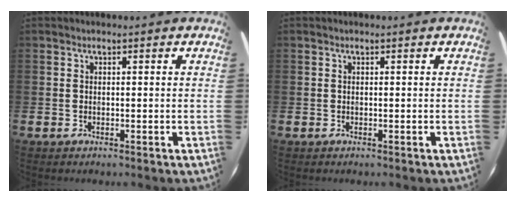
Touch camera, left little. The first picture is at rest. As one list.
[{"total": 0.0}]